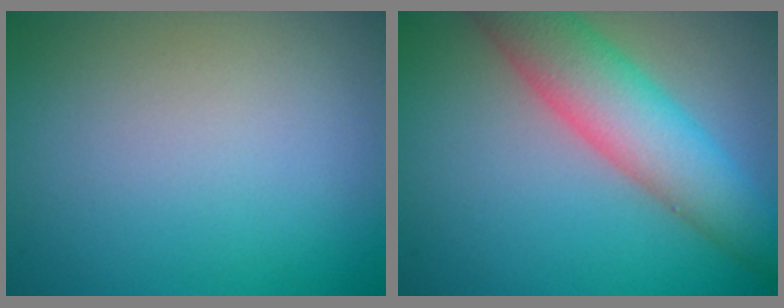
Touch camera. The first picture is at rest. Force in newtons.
{"total": 7.3, "press": 7.3, "slide": 0.3}